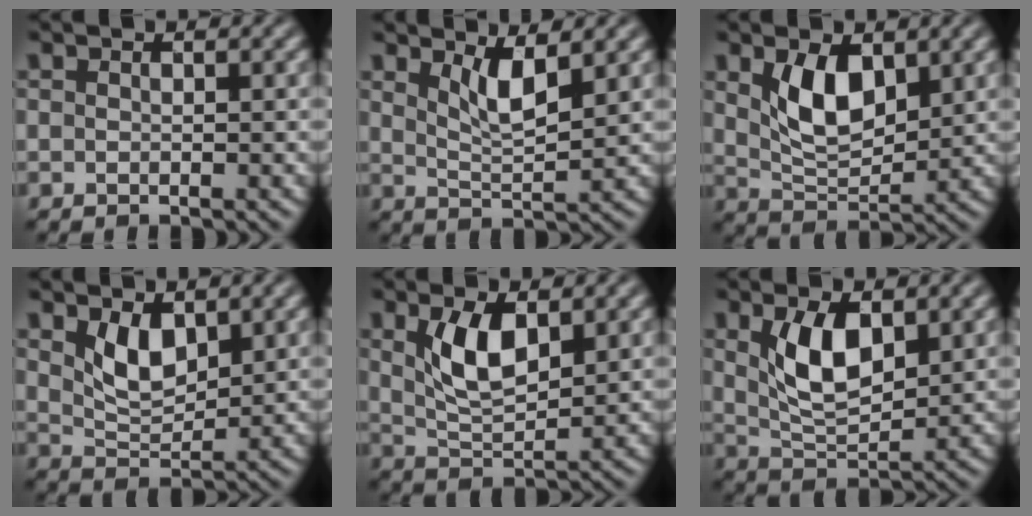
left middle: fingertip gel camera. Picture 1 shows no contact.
{"total": 3.3, "force": [1.6, 0.8, 2.7], "torque": [-0.057, -0.011, 0.034]}
{"total": 5.1, "force": [1.6, 2.7, 4.0], "torque": [-0.089, -0.006, 0.033]}
{"total": 3.4, "force": [1.4, 1.8, 2.6], "torque": [-0.058, -0.008, 0.031]}
{"total": 4.8, "force": [1.4, 2.2, 4.0], "torque": [-0.093, -0.003, 0.028]}
{"total": 5.4, "force": [1.4, 2.6, 4.5], "torque": [-0.101, -0.004, 0.030]}